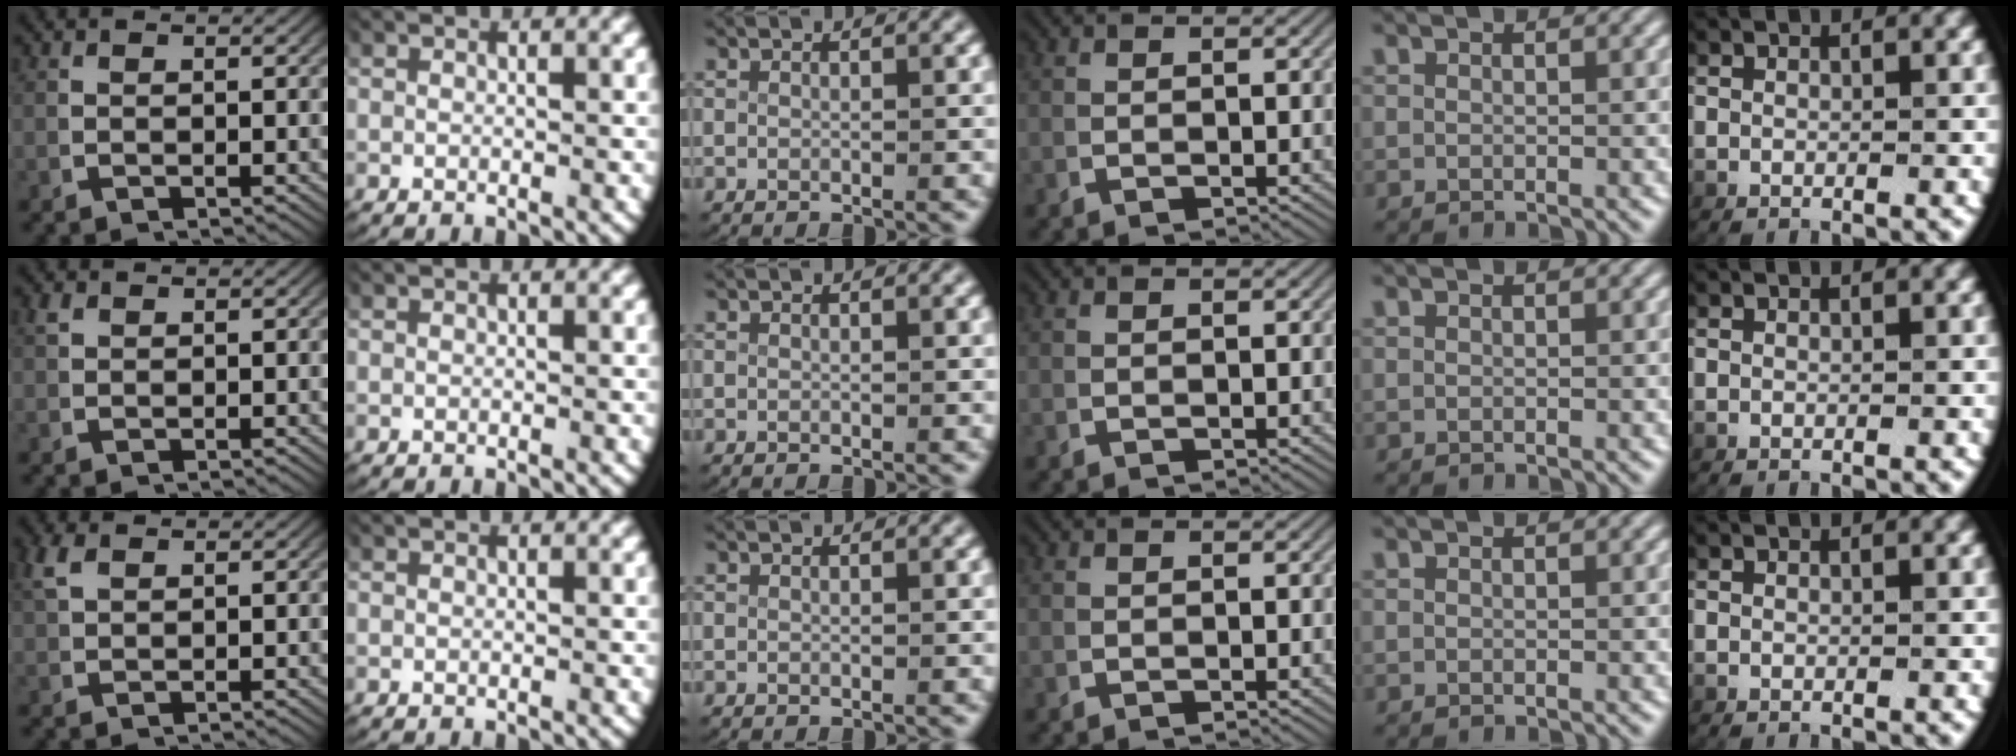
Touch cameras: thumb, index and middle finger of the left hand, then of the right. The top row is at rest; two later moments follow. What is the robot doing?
{"motion": "lift_and_place", "object": "paper"}